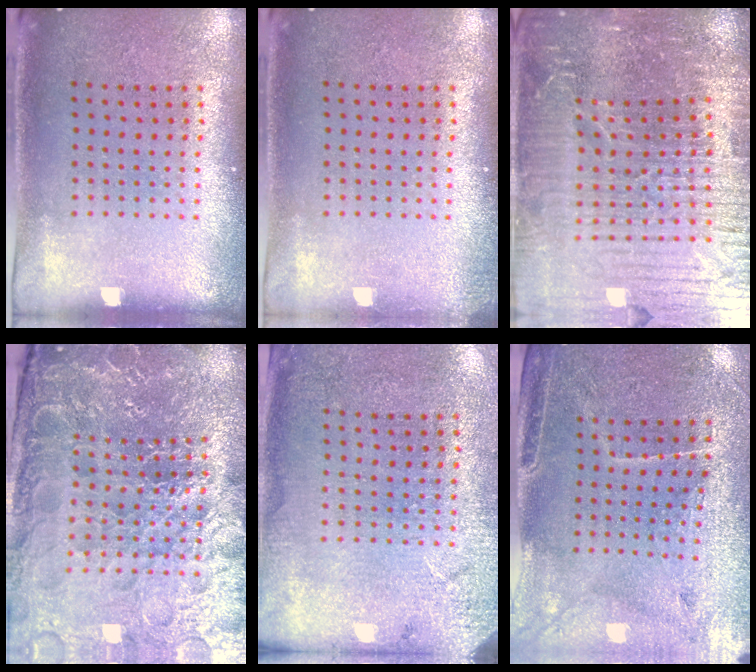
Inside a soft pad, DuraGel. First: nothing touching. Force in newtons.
{"total": 0.6, "press": 0.6, "slide": 0.1}
{"total": 5.8, "press": 5.2, "slide": 2.6}
{"total": 5.6, "press": 5.2, "slide": 2.1}
{"total": 2.6, "press": 2.4, "slide": 0.9}
{"total": 3.2, "press": 3.0, "slide": 1.3}